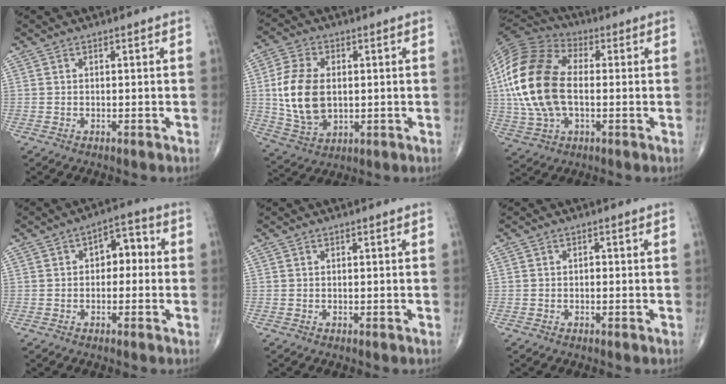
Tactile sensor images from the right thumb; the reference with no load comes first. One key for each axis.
{"total": 13.1, "fx": 0.7, "fy": 8.4, "fz": 10.0, "tx": -0.192, "ty": -0.005, "tz": 0.021}
{"total": 20.6, "fx": 0.4, "fy": 12.1, "fz": 16.6, "tx": -0.360, "ty": 0.014, "tz": 0.003}
{"total": 6.0, "fx": 0.3, "fy": 3.8, "fz": 4.6, "tx": -0.035, "ty": 0.024, "tz": -0.006}
{"total": 0.0}
{"total": 0.6, "fx": -0.2, "fy": 0.4, "fz": 0.4, "tx": -0.003, "ty": 0.002, "tz": -0.008}